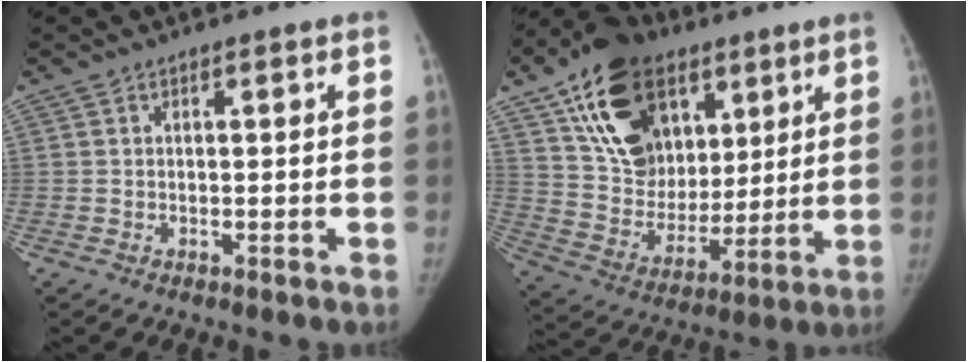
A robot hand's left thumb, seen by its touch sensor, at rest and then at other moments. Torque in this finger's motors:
{"motor_torque": [0.86, 0.80, 1.62, -1.15, 0.09]}